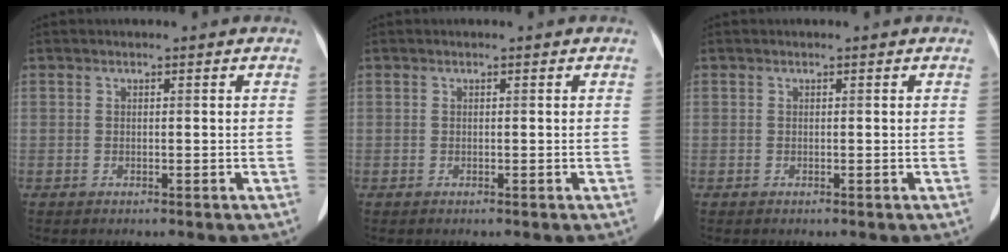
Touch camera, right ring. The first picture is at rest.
{"total": 0.0}
{"total": 0.0}